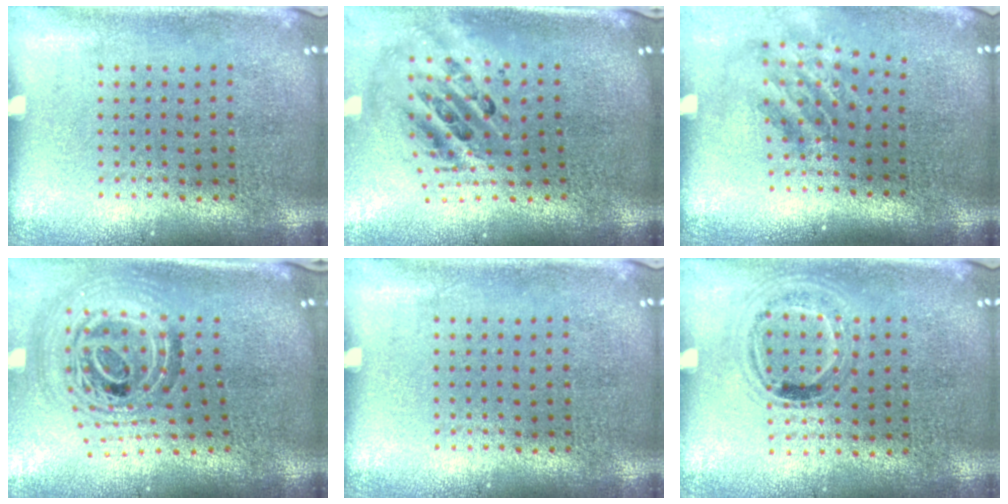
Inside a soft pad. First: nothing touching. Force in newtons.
{"total": 2.4, "press": 1.7, "slide": 1.7}
{"total": 1.8, "press": 1.3, "slide": 1.3}
{"total": 1.9, "press": 1.5, "slide": 1.2}
{"total": 0.0}
{"total": 1.0, "press": 1.0, "slide": 0.3}